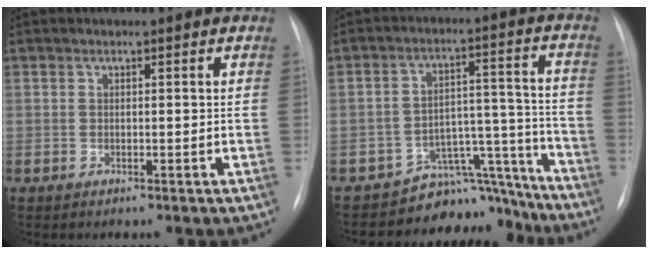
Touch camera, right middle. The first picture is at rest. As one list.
[{"total": 9.9, "force": [-9.3, 3.3, -0.9], "torque": [0.039, 0.085, -0.136]}]